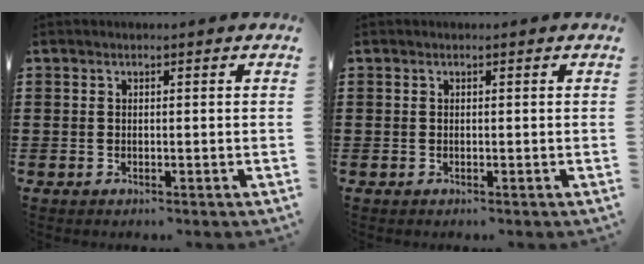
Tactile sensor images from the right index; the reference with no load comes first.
{"total": 0.0}